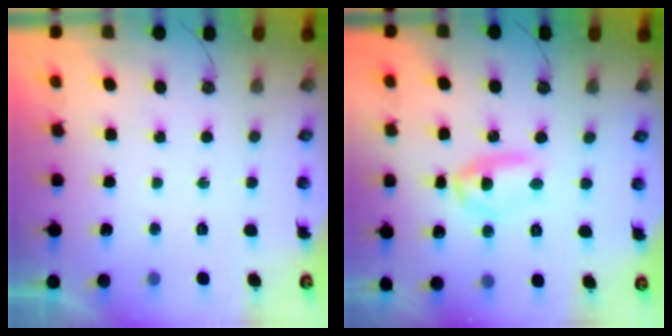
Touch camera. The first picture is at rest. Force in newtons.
{"total": 8.7, "press": 8.7, "slide": 0.7}